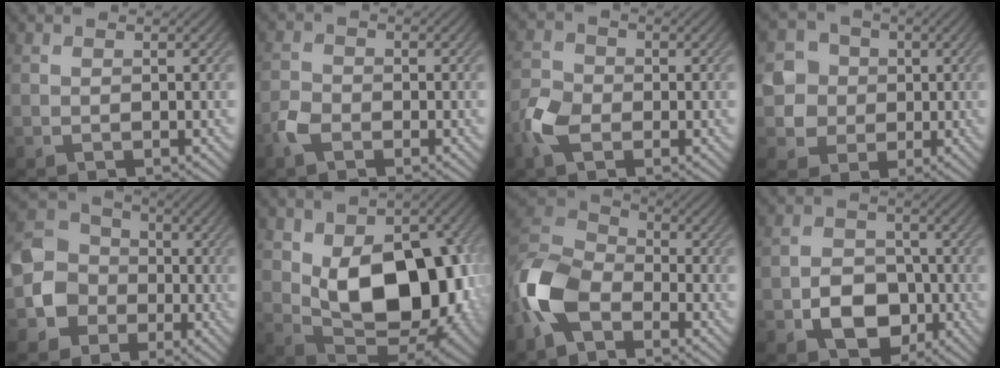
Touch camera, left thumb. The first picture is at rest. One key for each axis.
{"total": 3.0, "fx": -1.9, "fy": 1.8, "fz": 1.5, "tx": -0.037, "ty": -0.001, "tz": -0.048}
{"total": 5.0, "fx": -2.1, "fy": 3.3, "fz": 3.0, "tx": -0.078, "ty": -0.002, "tz": -0.052}
{"total": 6.5, "fx": 0.2, "fy": 6.1, "fz": 2.0, "tx": -0.057, "ty": 0.002, "tz": -0.010}
{"total": 8.3, "fx": -2.0, "fy": 7.5, "fz": 3.1, "tx": -0.082, "ty": -0.003, "tz": -0.059}
{"total": 14.6, "fx": 0.5, "fy": 9.2, "fz": 11.3, "tx": -0.163, "ty": -0.019, "tz": 0.021}
{"total": 10.7, "fx": -5.2, "fy": 6.2, "fz": 7.0, "tx": -0.173, "ty": -0.008, "tz": -0.122}
{"total": 6.7, "fx": -2.4, "fy": 5.0, "fz": 3.7, "tx": -0.066, "ty": -0.006, "tz": -0.047}